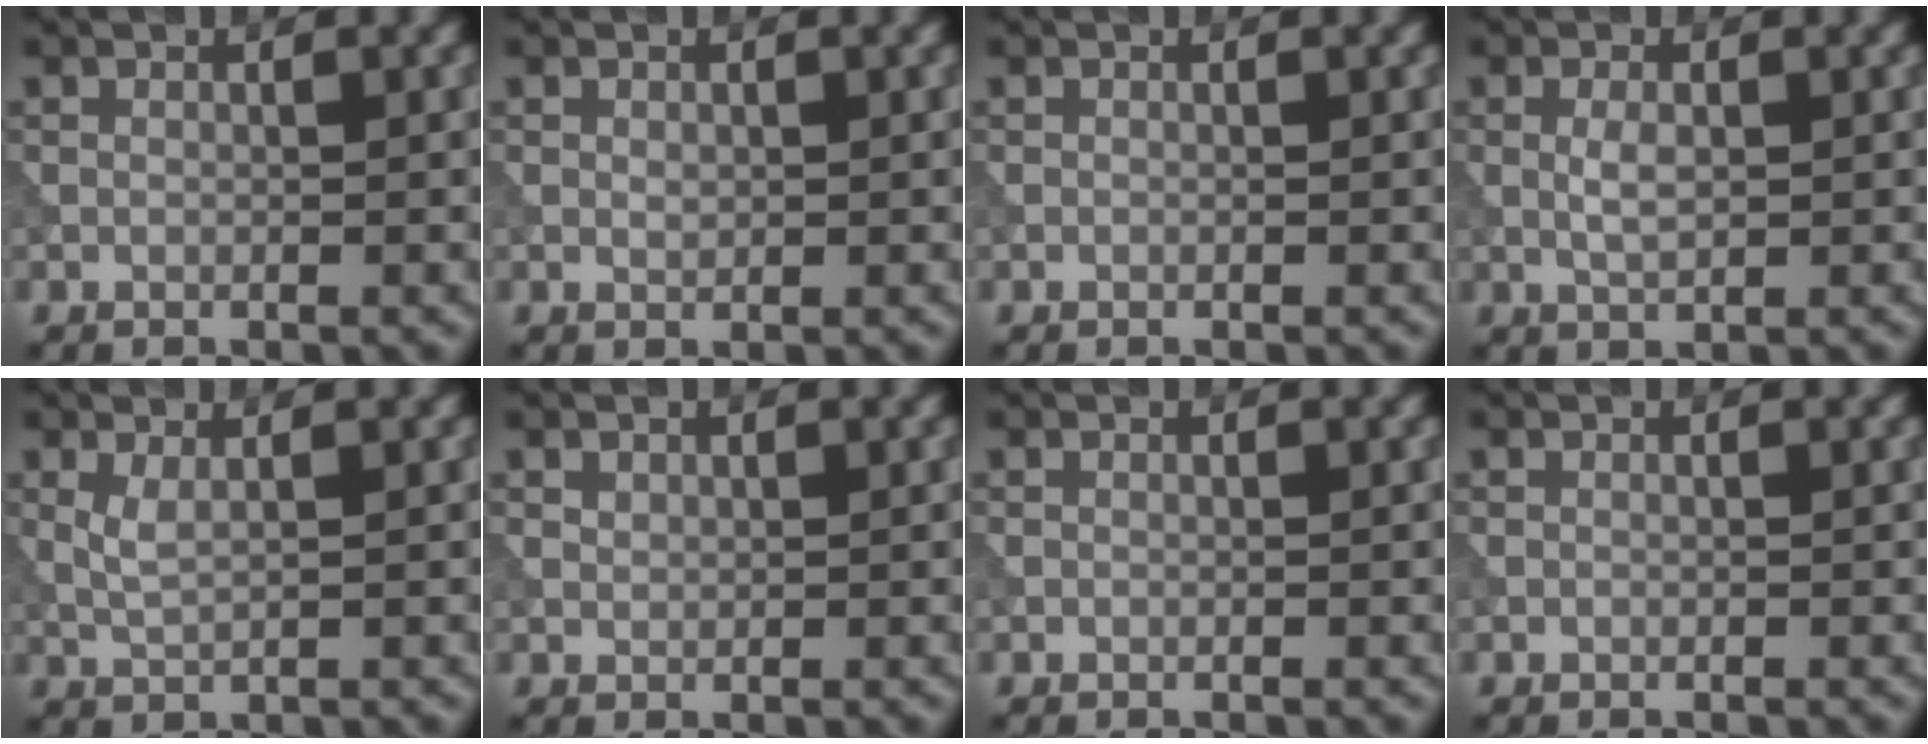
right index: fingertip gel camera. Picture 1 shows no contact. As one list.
[{"total": 0.7, "force": [0.1, 0.5, 0.5], "torque": [-0.008, -0.001, 0.004]}, {"total": 0.0}, {"total": 1.8, "force": [0.2, 0.8, 1.6], "torque": [-0.038, 0.000, 0.005]}, {"total": 1.6, "force": [0.6, 0.4, 1.4], "torque": [-0.036, -0.001, 0.016]}, {"total": 0.7, "force": [0.5, 0.5, 0.2], "torque": [-0.005, 0.000, 0.013]}, {"total": 0.0}, {"total": 0.0}]